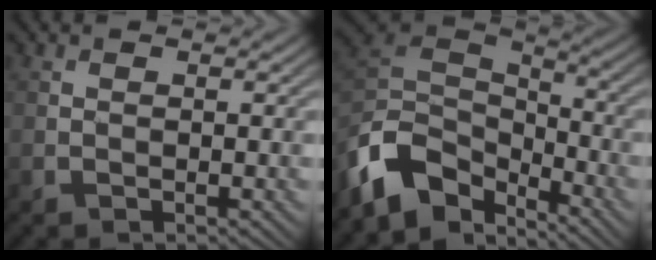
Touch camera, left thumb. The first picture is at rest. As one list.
[{"total": 10.5, "force": [-6.7, 6.3, 5.1], "torque": [-0.123, 0.000, -0.144]}]